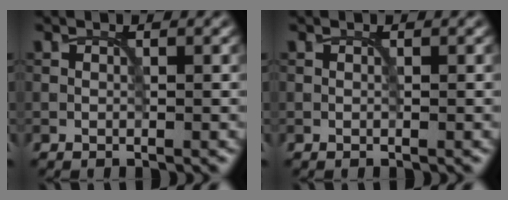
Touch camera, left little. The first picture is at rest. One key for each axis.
{"total": 0.0}